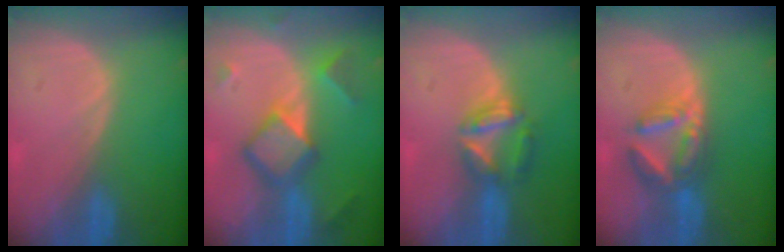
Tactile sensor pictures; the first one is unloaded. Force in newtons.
{"total": 7.6, "press": 7.6, "slide": 0.6}
{"total": 6.1, "press": 5.6, "slide": 2.5}
{"total": 7.0, "press": 6.2, "slide": 3.4}